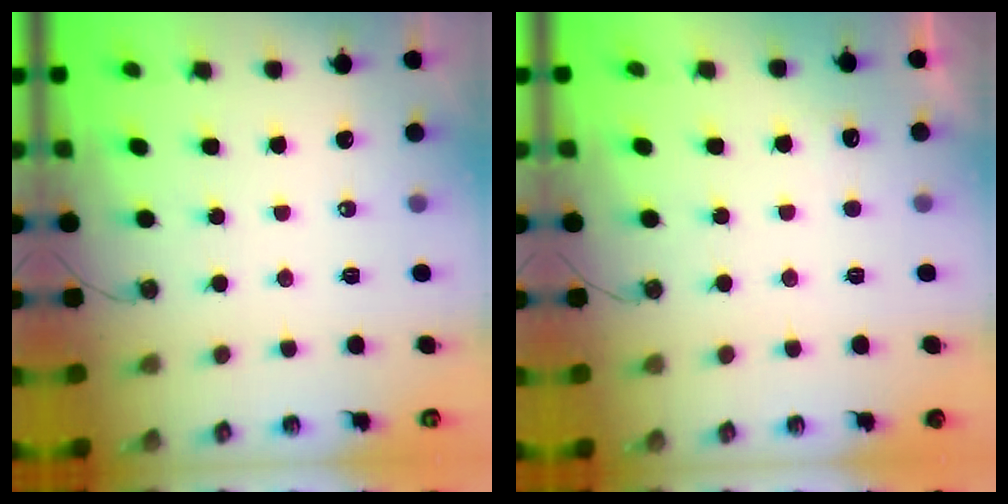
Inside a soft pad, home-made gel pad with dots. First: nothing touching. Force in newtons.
{"total": 2.6, "press": 2.4, "slide": 1.0}